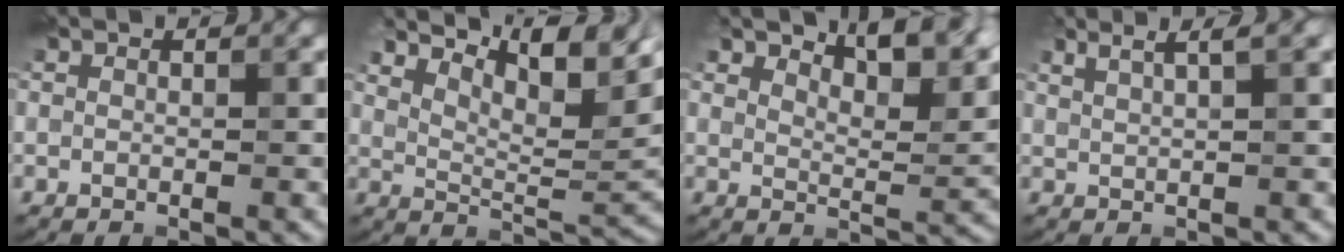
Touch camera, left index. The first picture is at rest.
{"total": 10.8, "force": [6.6, 3.6, 7.7], "torque": [-0.125, 0.017, 0.113]}
{"total": 8.6, "force": [6.4, 2.6, 5.1], "torque": [-0.077, 0.008, 0.106]}
{"total": 4.0, "force": [2.5, 1.2, 2.9], "torque": [-0.023, 0.018, 0.018]}